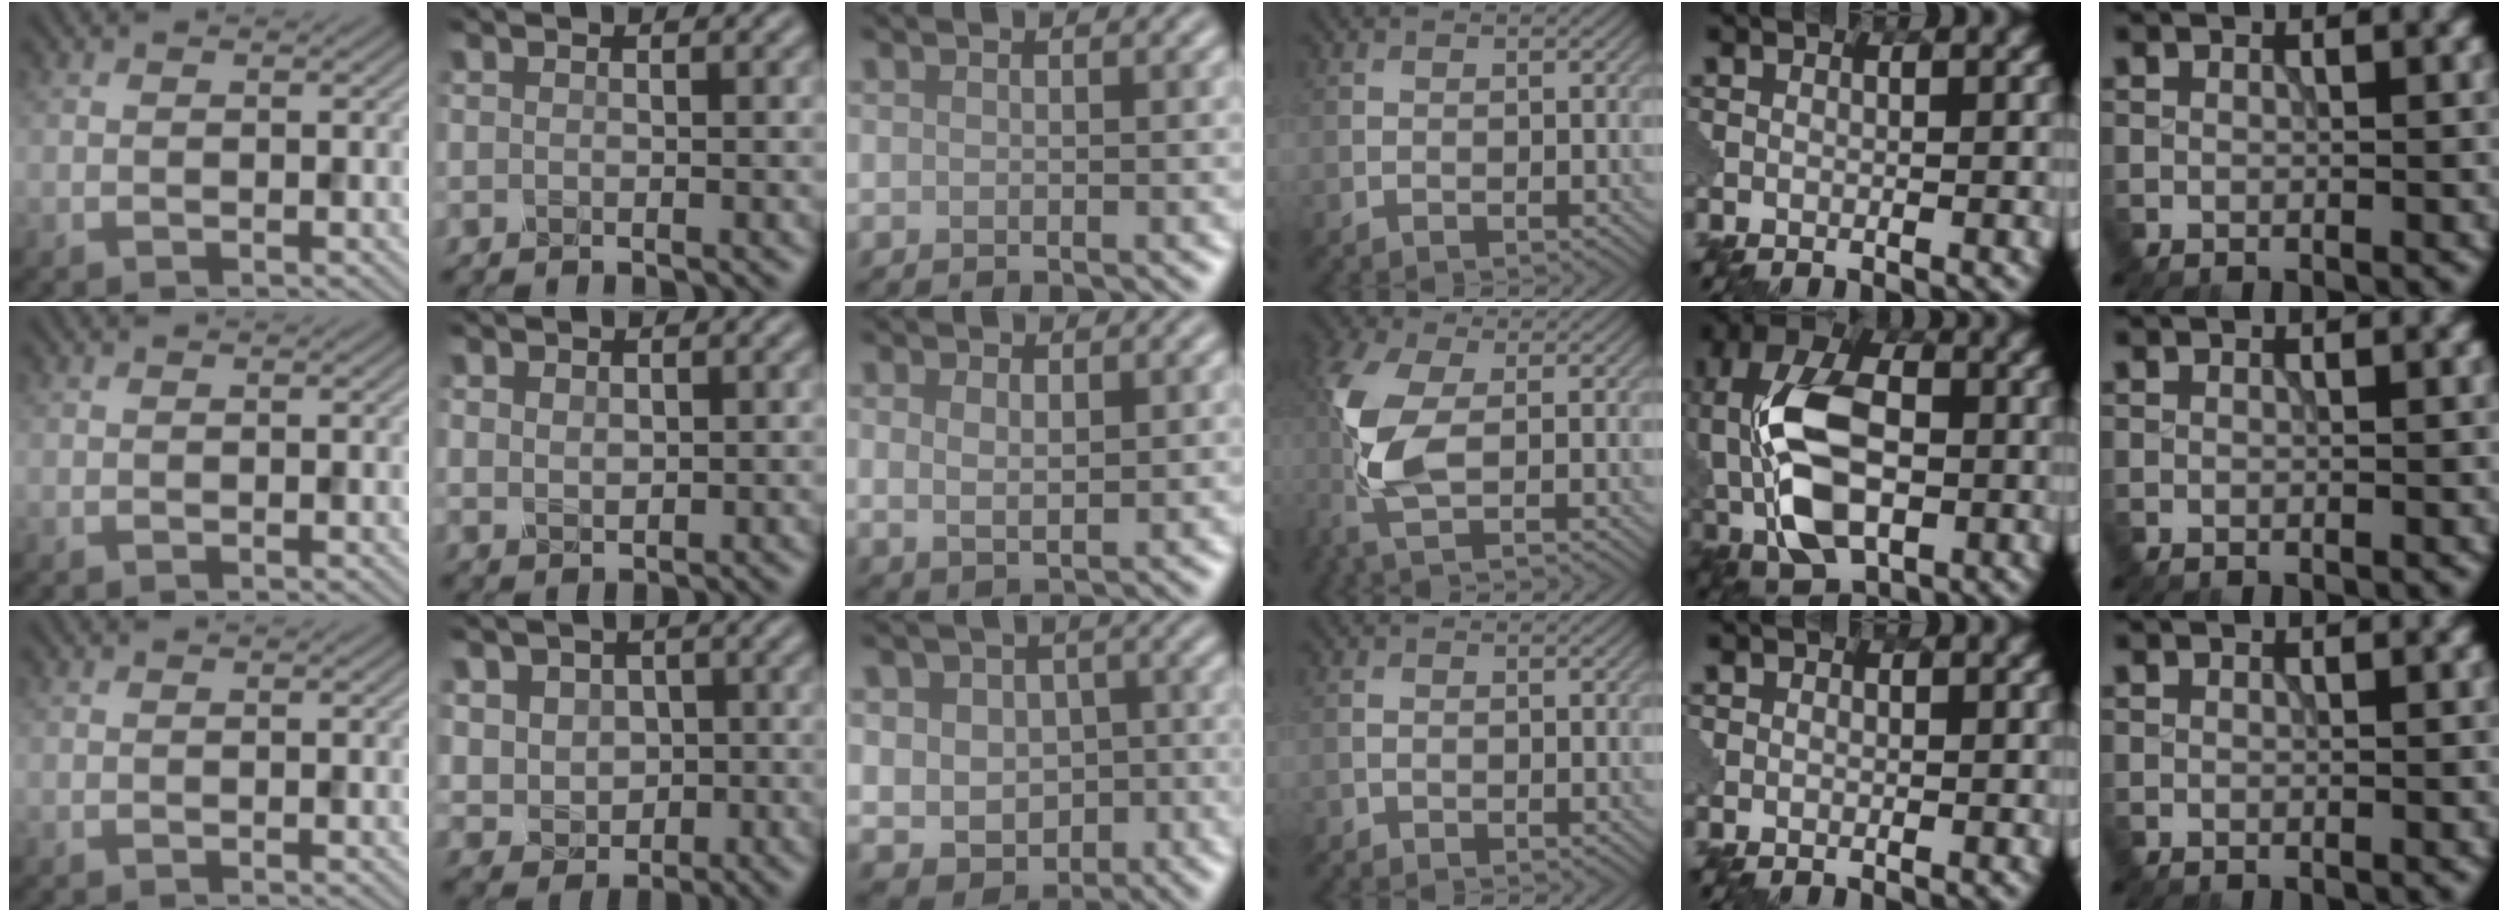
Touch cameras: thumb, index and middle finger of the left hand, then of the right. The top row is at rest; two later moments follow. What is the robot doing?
{"motion": "insert", "object": "pin"}